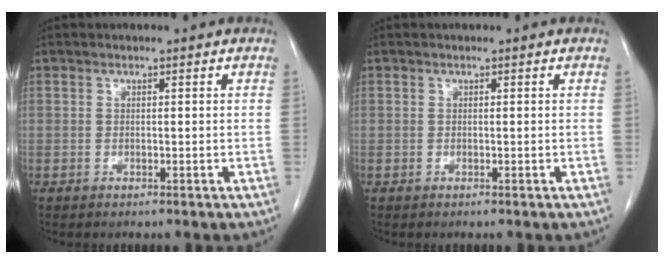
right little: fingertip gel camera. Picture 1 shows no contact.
{"total": 0.0}